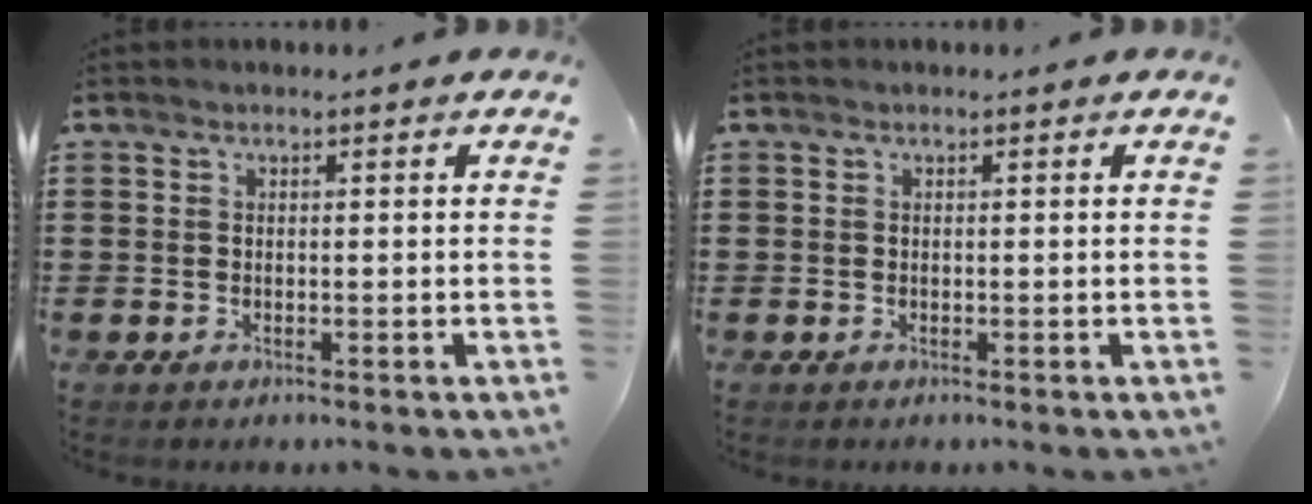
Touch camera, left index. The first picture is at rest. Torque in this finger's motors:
{"motor_torque": [0.00, 0.00, 0.00, 0.00]}